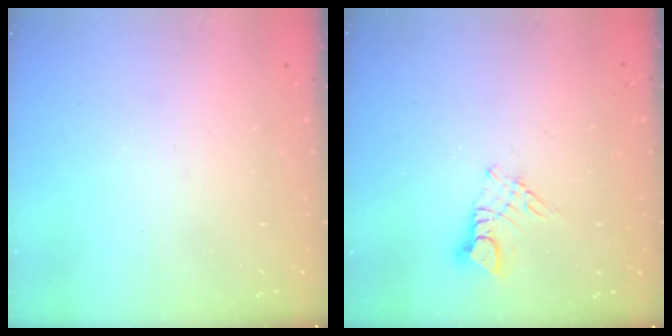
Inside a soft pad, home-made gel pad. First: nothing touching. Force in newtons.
{"total": 3.7, "press": 3.7, "slide": 0.3}